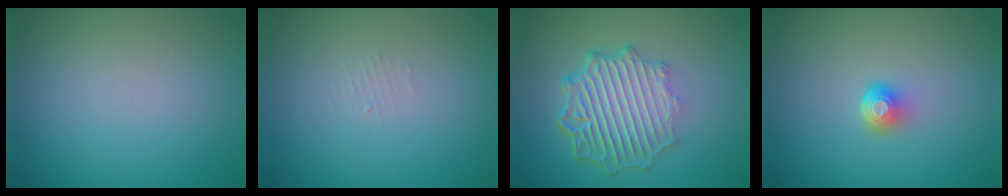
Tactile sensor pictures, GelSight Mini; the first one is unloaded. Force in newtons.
{"total": 0.7, "press": 0.7, "slide": 0.1}
{"total": 7.0, "press": 5.1, "slide": 4.8}
{"total": 2.1, "press": 1.4, "slide": 1.6}